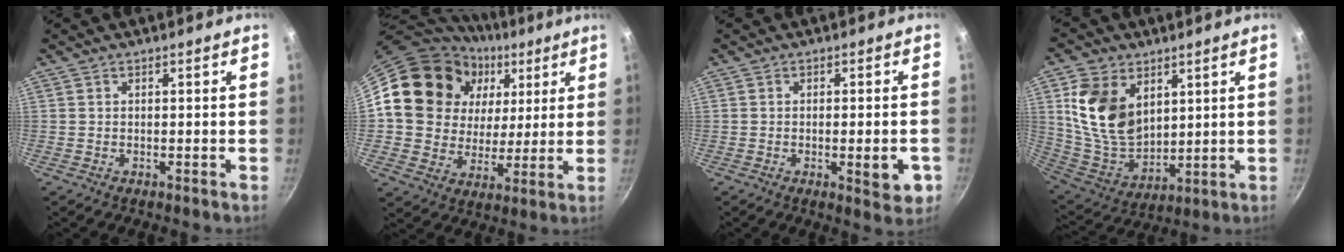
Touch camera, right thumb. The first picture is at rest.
{"total": 20.4, "force": [9.0, 15.9, 9.2], "torque": [-0.132, -0.016, 0.158]}
{"total": 6.5, "force": [-1.9, 2.1, 5.8], "torque": [-0.066, -0.002, -0.023]}
{"total": 15.8, "force": [5.4, 10.7, 10.3], "torque": [-0.170, -0.036, 0.117]}